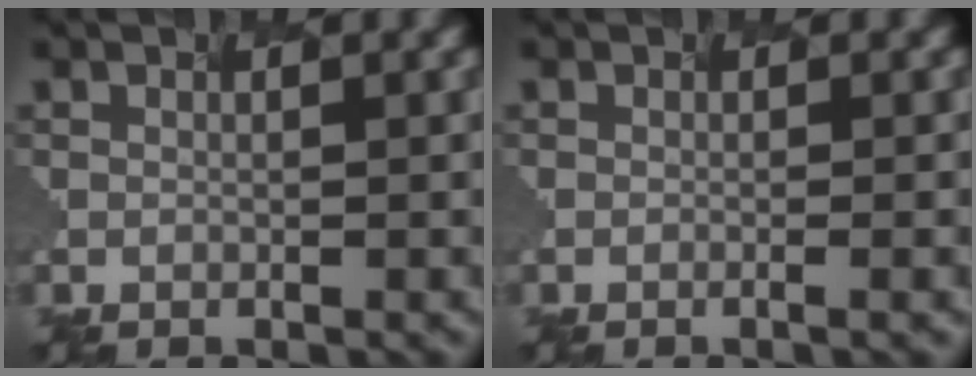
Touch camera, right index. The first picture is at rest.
{"total": 1.5, "force": [-0.5, 0.4, 1.4], "torque": [-0.011, 0.006, -0.006]}